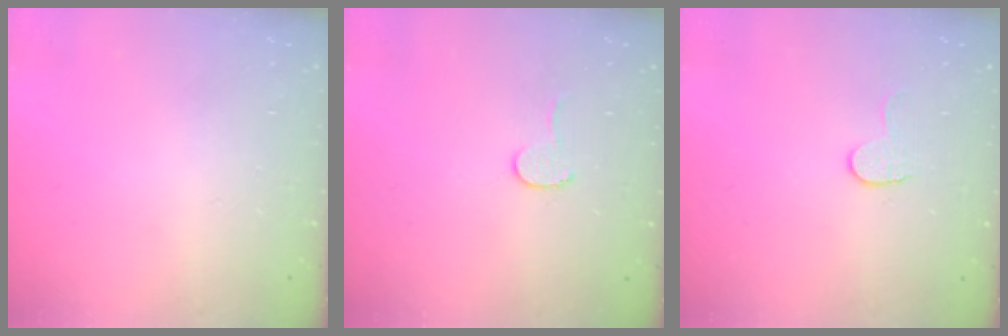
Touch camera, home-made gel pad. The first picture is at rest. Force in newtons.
{"total": 4.1, "press": 4.1, "slide": 0.4}
{"total": 4.6, "press": 4.6, "slide": 0.4}